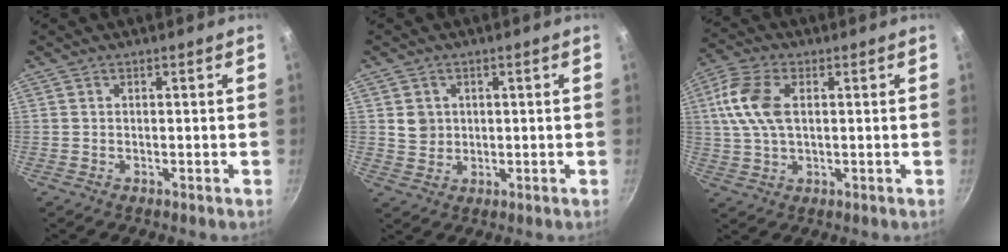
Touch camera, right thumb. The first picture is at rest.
{"total": 3.7, "force": [0.8, 3.4, 1.3], "torque": [-0.007, 0.006, 0.018]}
{"total": 10.3, "force": [1.9, 5.9, 8.2], "torque": [-0.166, 0.013, 0.028]}